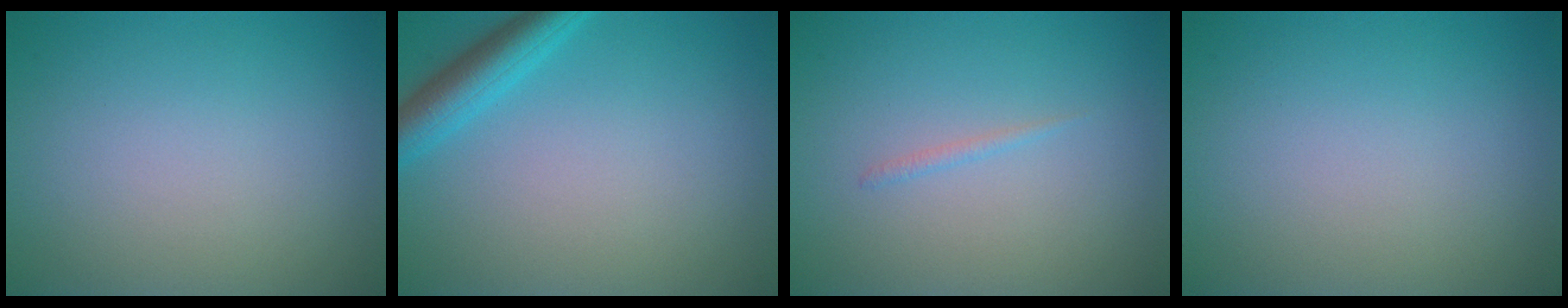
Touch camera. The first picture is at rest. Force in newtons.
{"total": 3.5, "press": 3.5, "slide": 0.3}
{"total": 0.6, "press": 0.5, "slide": 0.1}
{"total": 0.0}